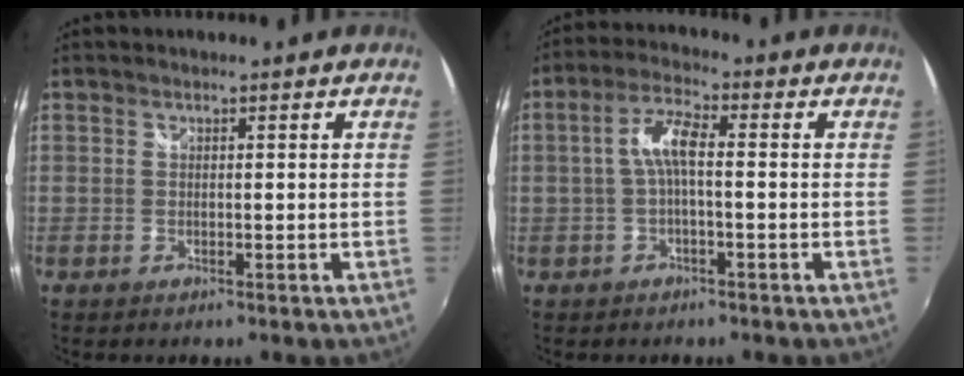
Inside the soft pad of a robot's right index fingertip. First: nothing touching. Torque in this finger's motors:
{"motor_torque": [0.93, 0.06, 0.41, 0.12]}